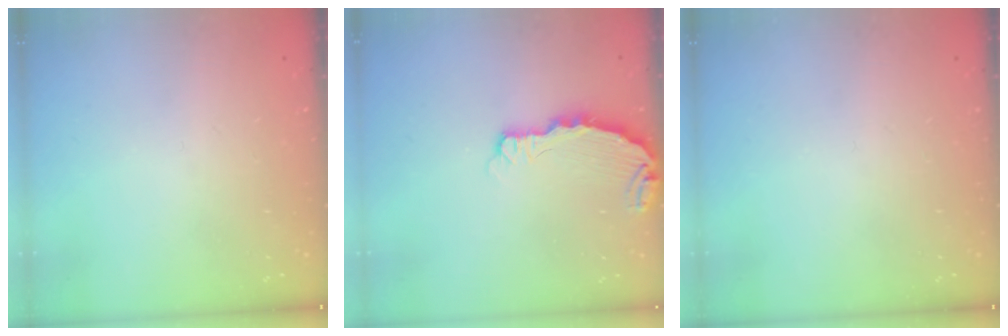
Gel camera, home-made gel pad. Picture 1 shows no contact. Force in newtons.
{"total": 4.6, "press": 4.6, "slide": 0.5}
{"total": 0.0}